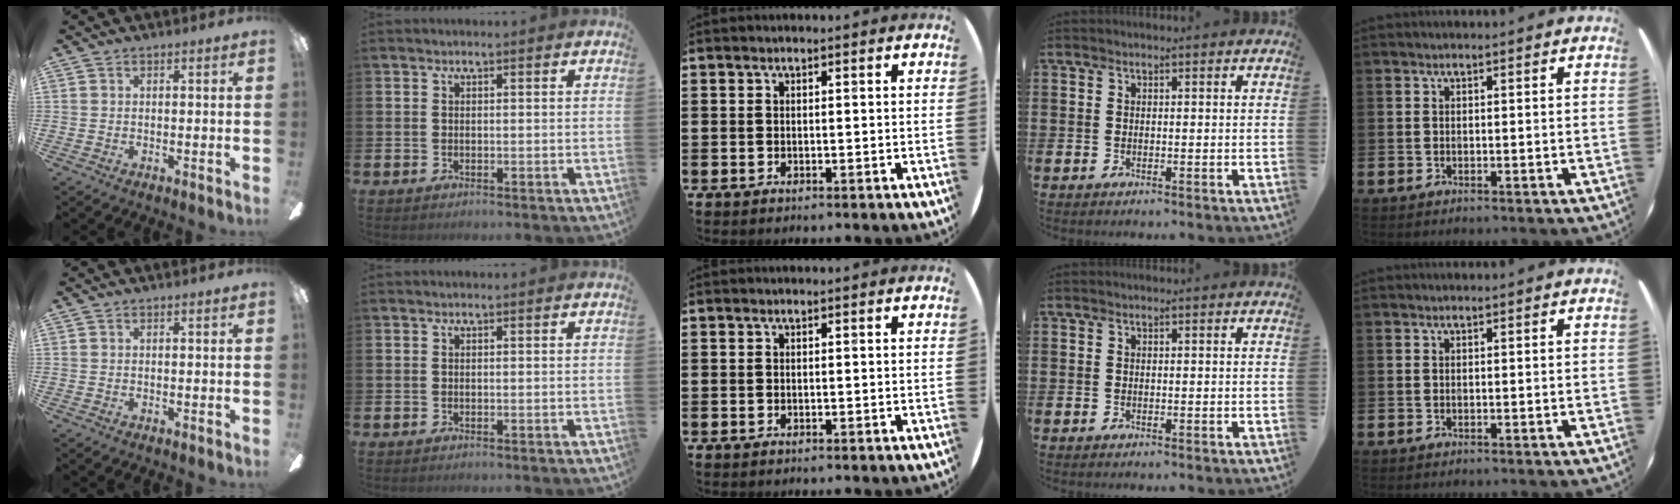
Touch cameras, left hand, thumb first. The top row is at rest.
{}